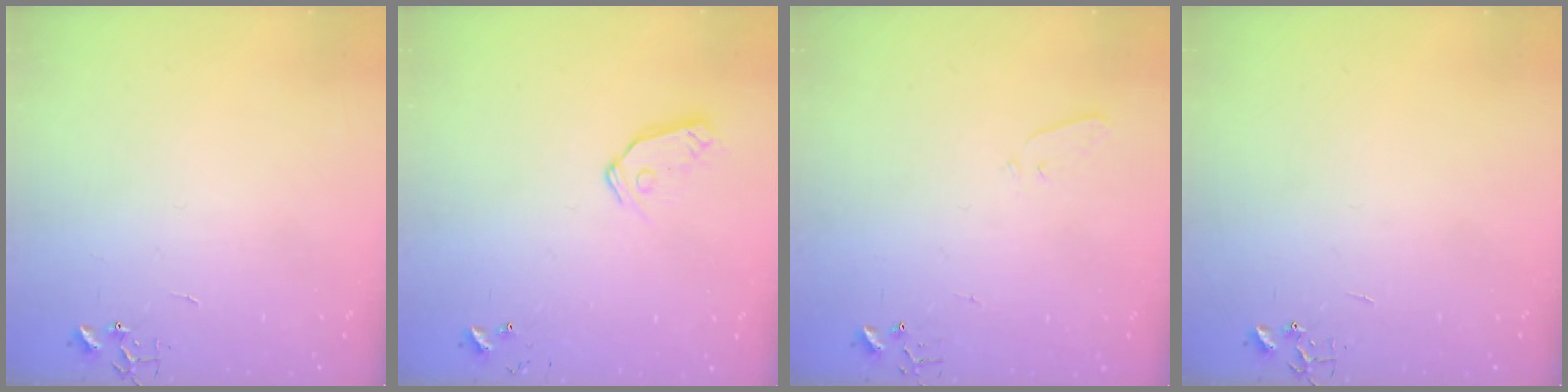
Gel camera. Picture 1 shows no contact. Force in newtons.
{"total": 8.1, "press": 8.1, "slide": 0.7}
{"total": 3.3, "press": 3.3, "slide": 0.4}
{"total": 0.0}